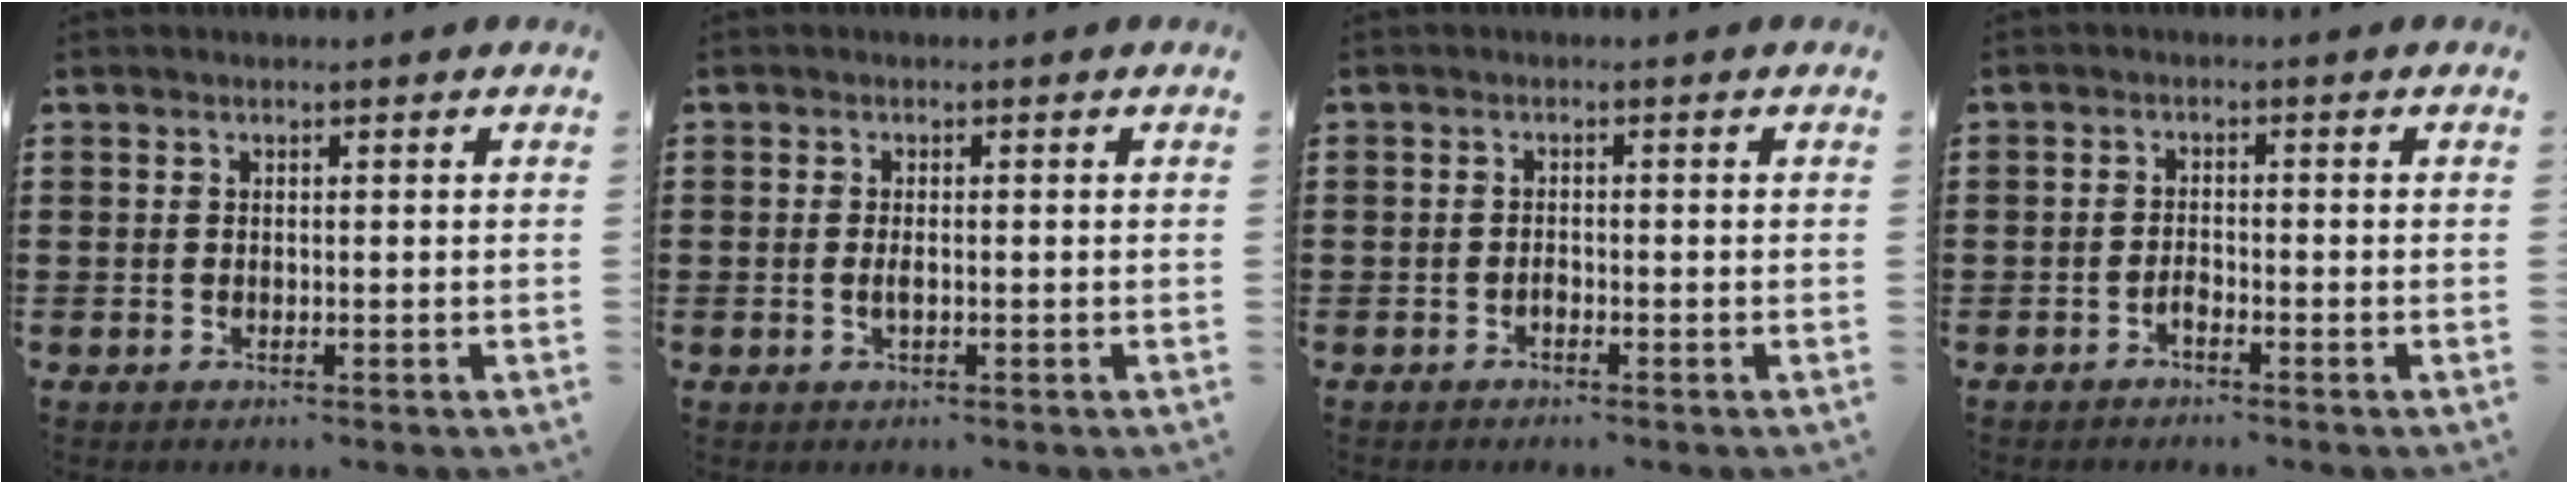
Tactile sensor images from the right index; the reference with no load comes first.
{"total": 1.4, "force": [-0.3, 0.2, 1.3], "torque": [-0.031, -0.004, -0.007]}
{"total": 0.7, "force": [-0.6, 0.3, 0.3], "torque": [-0.008, -0.002, -0.011]}
{"total": 1.3, "force": [-1.2, 0.1, 0.5], "torque": [-0.013, -0.003, -0.021]}